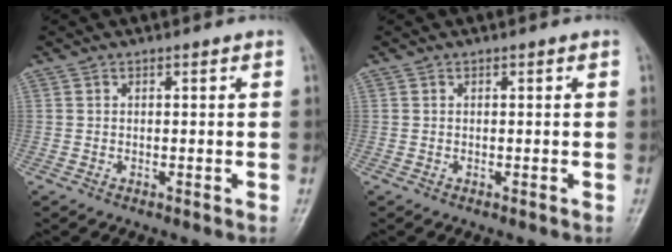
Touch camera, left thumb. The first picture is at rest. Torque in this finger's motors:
{"motor_torque": [0.00, 0.00, 0.00, 0.00, 0.00]}